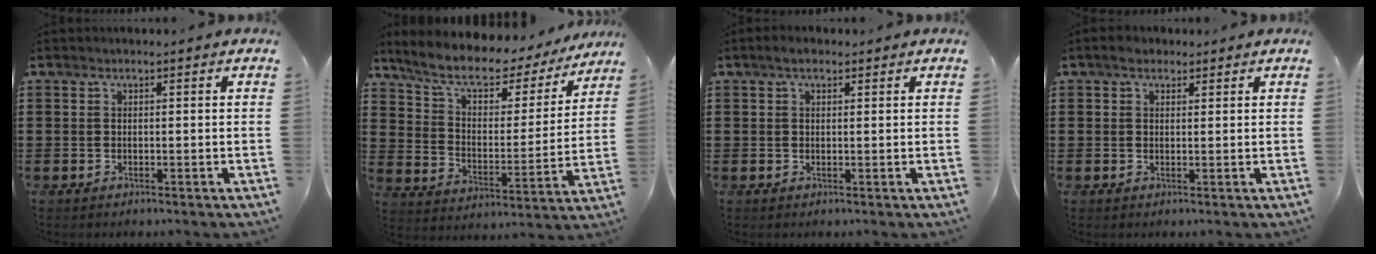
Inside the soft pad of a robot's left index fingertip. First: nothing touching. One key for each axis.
{"total": 8.1, "fx": 6.5, "fy": 2.8, "fz": 4.0, "tx": -0.098, "ty": -0.041, "tz": 0.106}
{"total": 1.6, "fx": 0.8, "fy": 0.9, "fz": 1.0, "tx": -0.022, "ty": 0.006, "tz": 0.014}
{"total": 1.9, "fx": 1.2, "fy": 1.2, "fz": 0.7, "tx": -0.011, "ty": 0.005, "tz": 0.020}